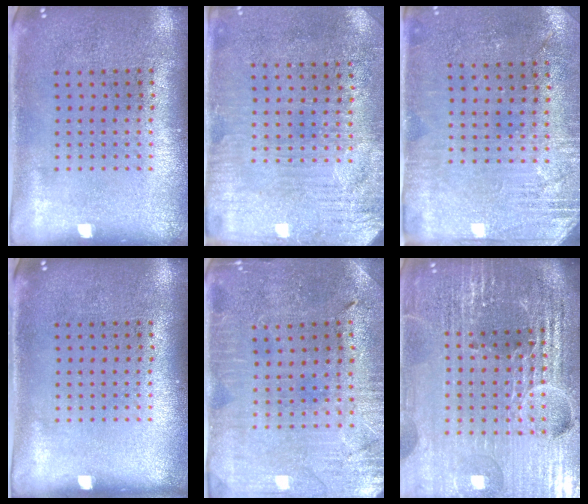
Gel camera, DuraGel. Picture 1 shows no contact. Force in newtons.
{"total": 3.2, "press": 2.9, "slide": 1.4}
{"total": 2.8, "press": 2.5, "slide": 1.2}
{"total": 0.0}
{"total": 0.7, "press": 0.6, "slide": 0.3}
{"total": 6.5, "press": 5.7, "slide": 3.2}